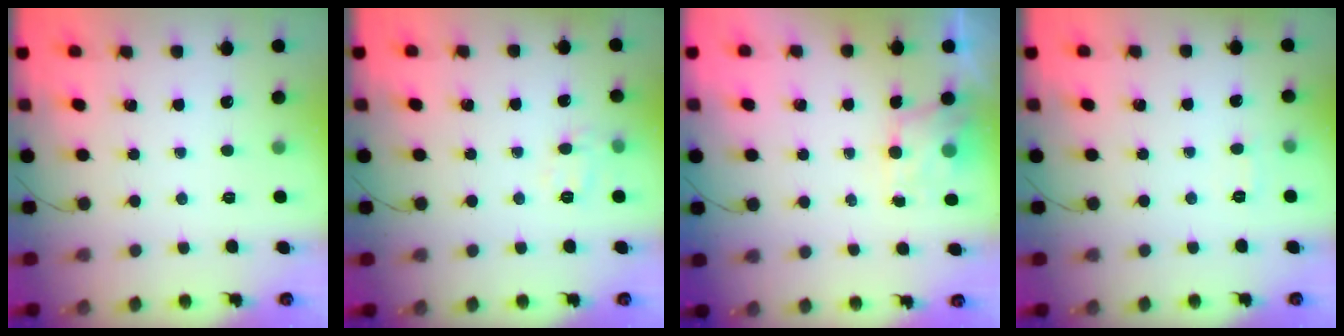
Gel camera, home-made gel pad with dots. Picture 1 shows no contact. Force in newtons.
{"total": 7.3, "press": 7.2, "slide": 1.1}
{"total": 4.4, "press": 4.3, "slide": 1.0}
{"total": 4.5, "press": 4.4, "slide": 1.1}